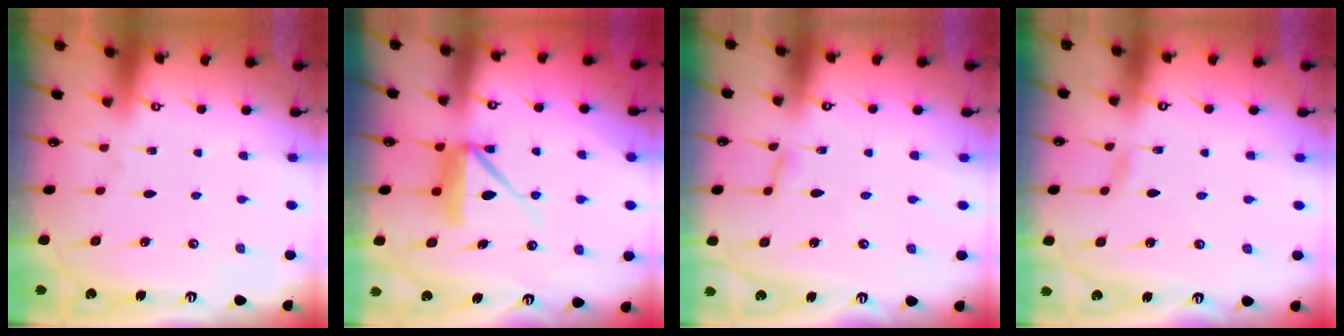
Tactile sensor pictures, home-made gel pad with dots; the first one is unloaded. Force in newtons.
{"total": 8.9, "press": 8.9, "slide": 0.9}
{"total": 3.0, "press": 3.0, "slide": 0.3}
{"total": 1.7, "press": 1.7, "slide": 0.1}